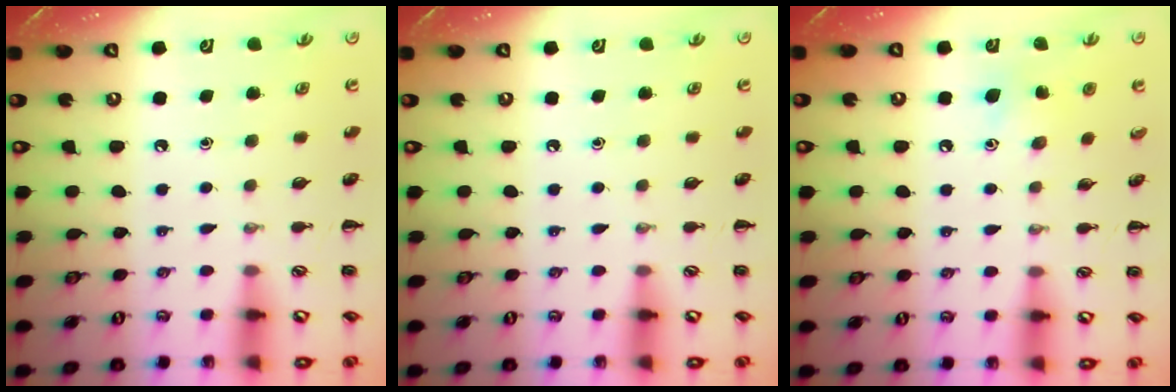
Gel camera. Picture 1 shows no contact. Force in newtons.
{"total": 0.0}
{"total": 5.3, "press": 4.9, "slide": 2.0}